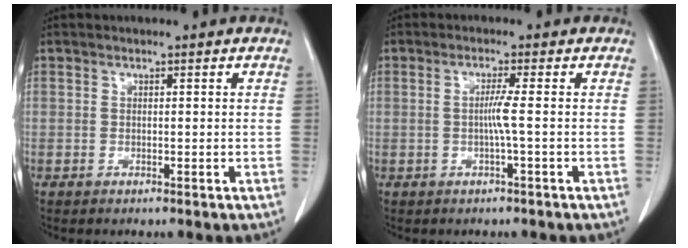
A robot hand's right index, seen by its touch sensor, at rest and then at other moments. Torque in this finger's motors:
{"motor_torque": [0.36, 0.04, 0.10, 0.05]}